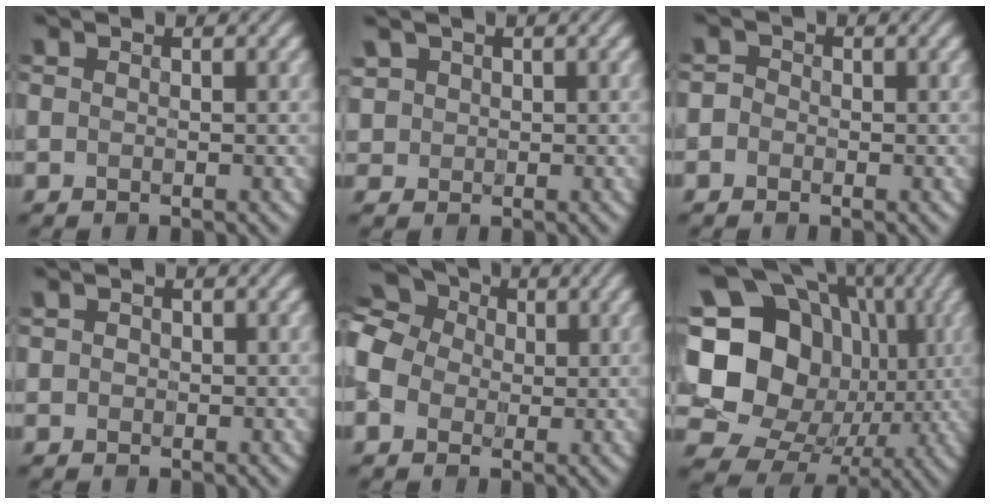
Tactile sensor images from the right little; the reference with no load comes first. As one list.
[{"total": 1.9, "force": [0.9, 1.7, 0.5], "torque": [-0.020, 0.000, 0.027]}, {"total": 1.1, "force": [-0.3, 1.0, 0.4], "torque": [-0.001, 0.004, -0.020]}, {"total": 0.6, "force": [0.0, 0.5, 0.2], "torque": [-0.001, -0.002, -0.003]}, {"total": 8.2, "force": [0.3, 6.9, 4.4], "torque": [-0.106, 0.022, -0.026]}, {"total": 21.4, "force": [1.4, 18.8, 10.2], "torque": [-0.199, 0.042, -0.011]}]